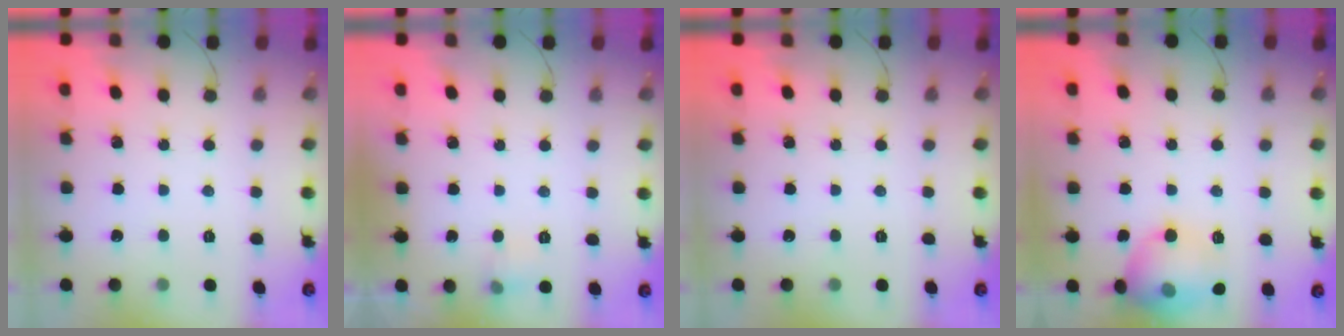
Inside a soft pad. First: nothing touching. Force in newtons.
{"total": 5.5, "press": 5.3, "slide": 1.3}
{"total": 0.0}
{"total": 14.2, "press": 13.8, "slide": 3.3}